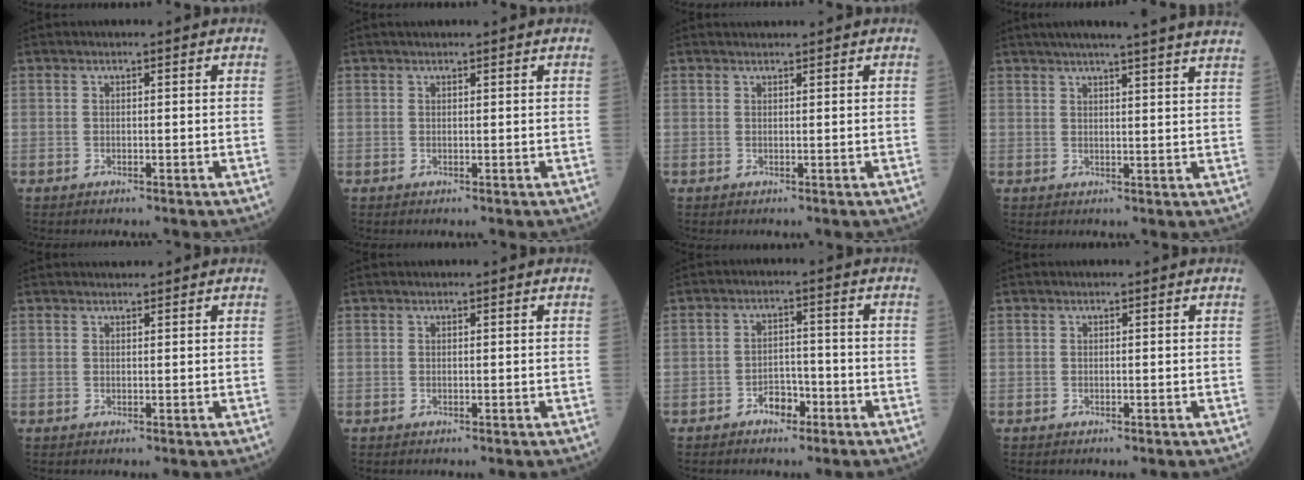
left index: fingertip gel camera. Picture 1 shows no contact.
{"total": 1.8, "force": [1.7, -0.1, 0.6], "torque": [-0.008, 0.021, 0.024]}
{"total": 1.0, "force": [1.0, -0.1, 0.1], "torque": [-0.005, 0.013, 0.022]}
{"total": 19.0, "force": [16.9, -0.7, 8.8], "torque": [-0.134, -0.002, 0.203]}
{"total": 1.6, "force": [1.5, 0.0, 0.3], "torque": [-0.006, 0.016, 0.029]}
{"total": 0.0}
{"total": 3.7, "force": [-2.4, 2.0, 2.0], "torque": [-0.032, 0.007, -0.040]}
{"total": 0.0}